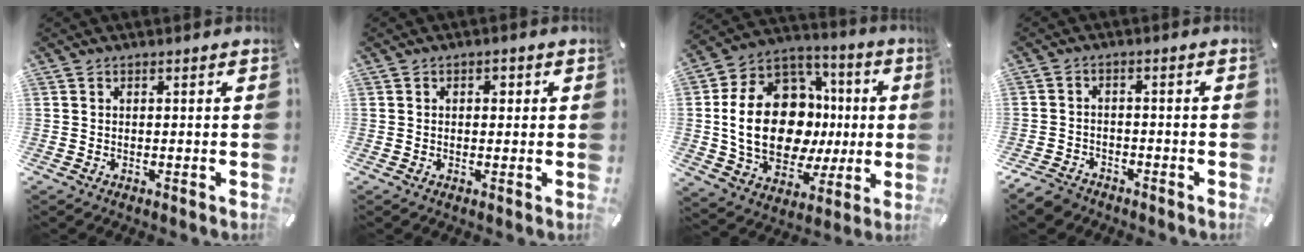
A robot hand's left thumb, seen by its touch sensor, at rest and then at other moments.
{"total": 1.8, "force": [0.1, 1.3, 1.1], "torque": [-0.016, 0.006, -0.004]}
{"total": 24.2, "force": [-0.5, 17.2, 16.9], "torque": [-0.345, 0.001, 0.000]}
{"total": 4.3, "force": [-3.6, 2.2, 1.0], "torque": [-0.026, 0.019, -0.073]}